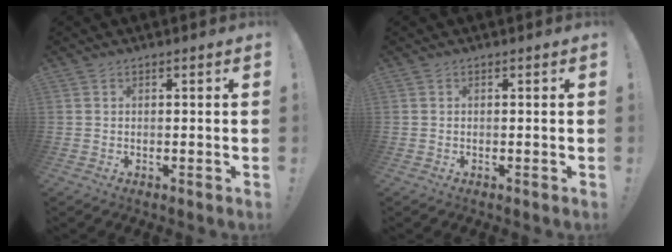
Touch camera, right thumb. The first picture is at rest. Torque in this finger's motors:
{"motor_torque": [0.00, 0.00, 0.00, 0.00, 0.00]}